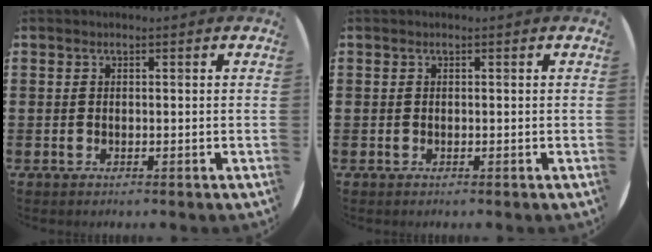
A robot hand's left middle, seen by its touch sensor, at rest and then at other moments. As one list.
[{"total": 0.0}]